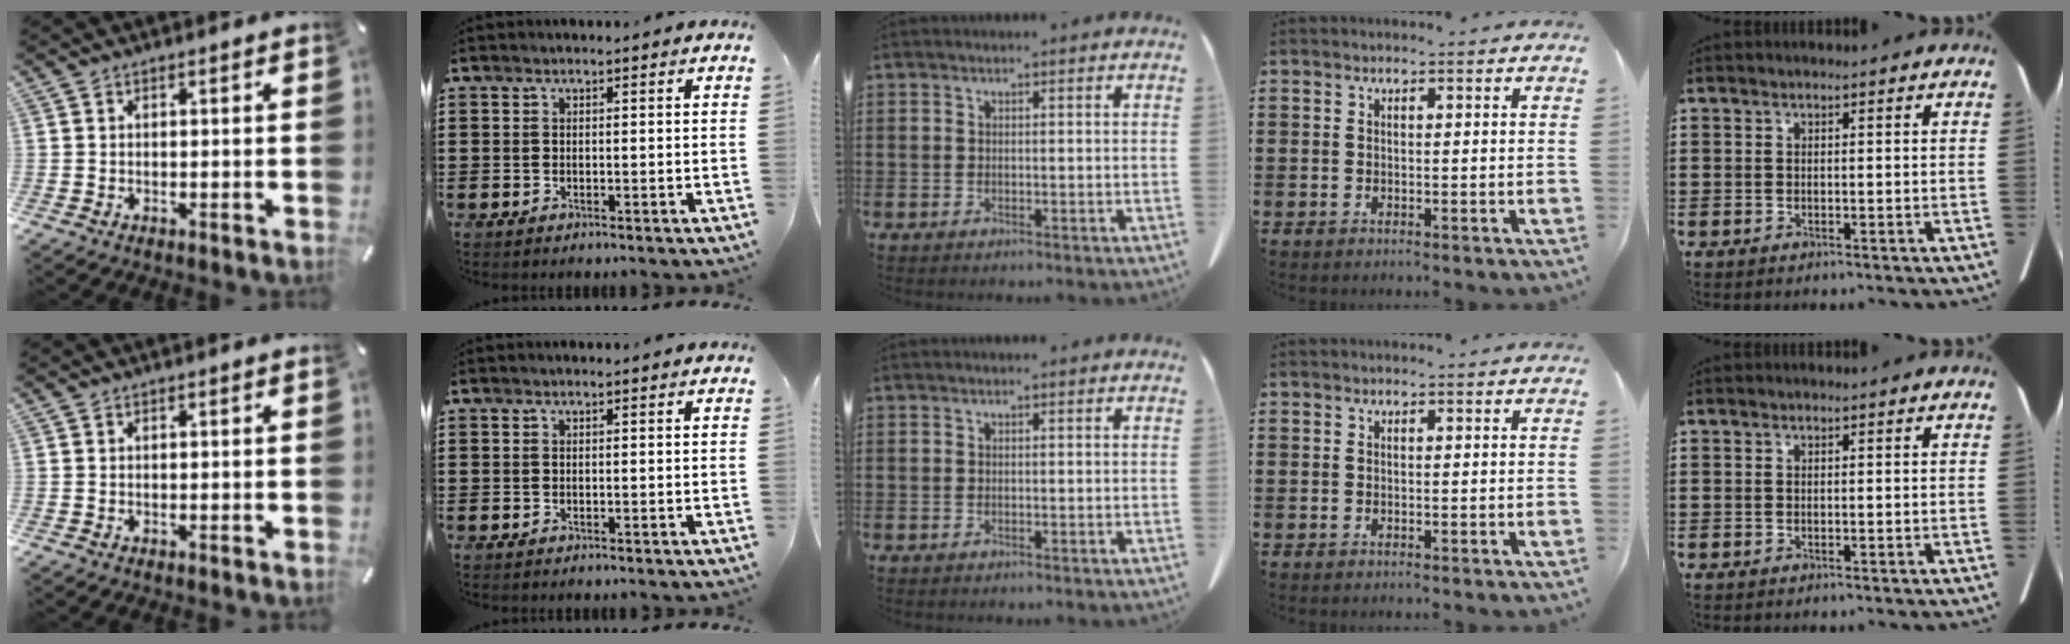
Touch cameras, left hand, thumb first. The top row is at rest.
{}